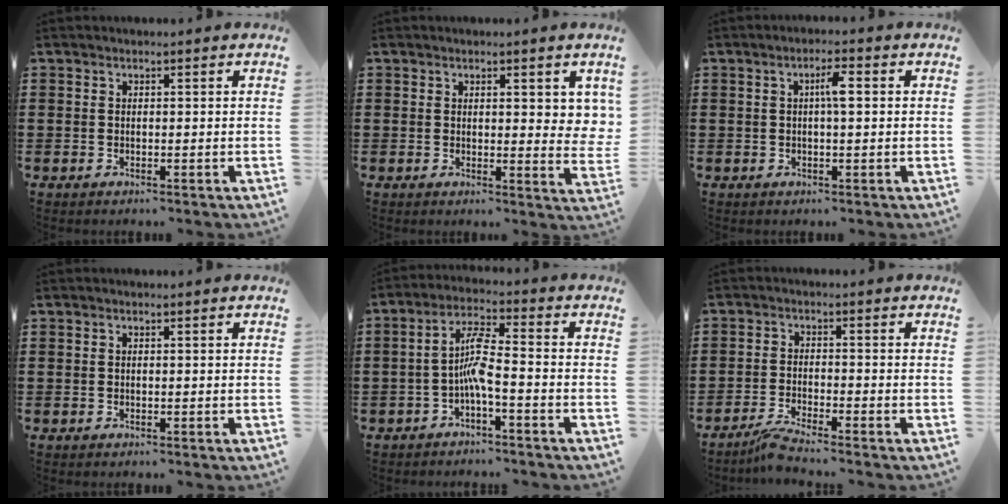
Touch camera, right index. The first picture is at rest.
{"total": 2.8, "force": [1.3, 1.2, 2.2], "torque": [-0.023, -0.004, 0.019]}
{"total": 3.0, "force": [0.4, 0.6, 2.9], "torque": [-0.056, 0.003, 0.003]}
{"total": 0.0}
{"total": 5.9, "force": [-2.0, 1.1, 5.4], "torque": [-0.114, 0.003, -0.042]}
{"total": 3.0, "force": [-2.7, -0.3, 1.2], "torque": [-0.029, -0.001, -0.055]}